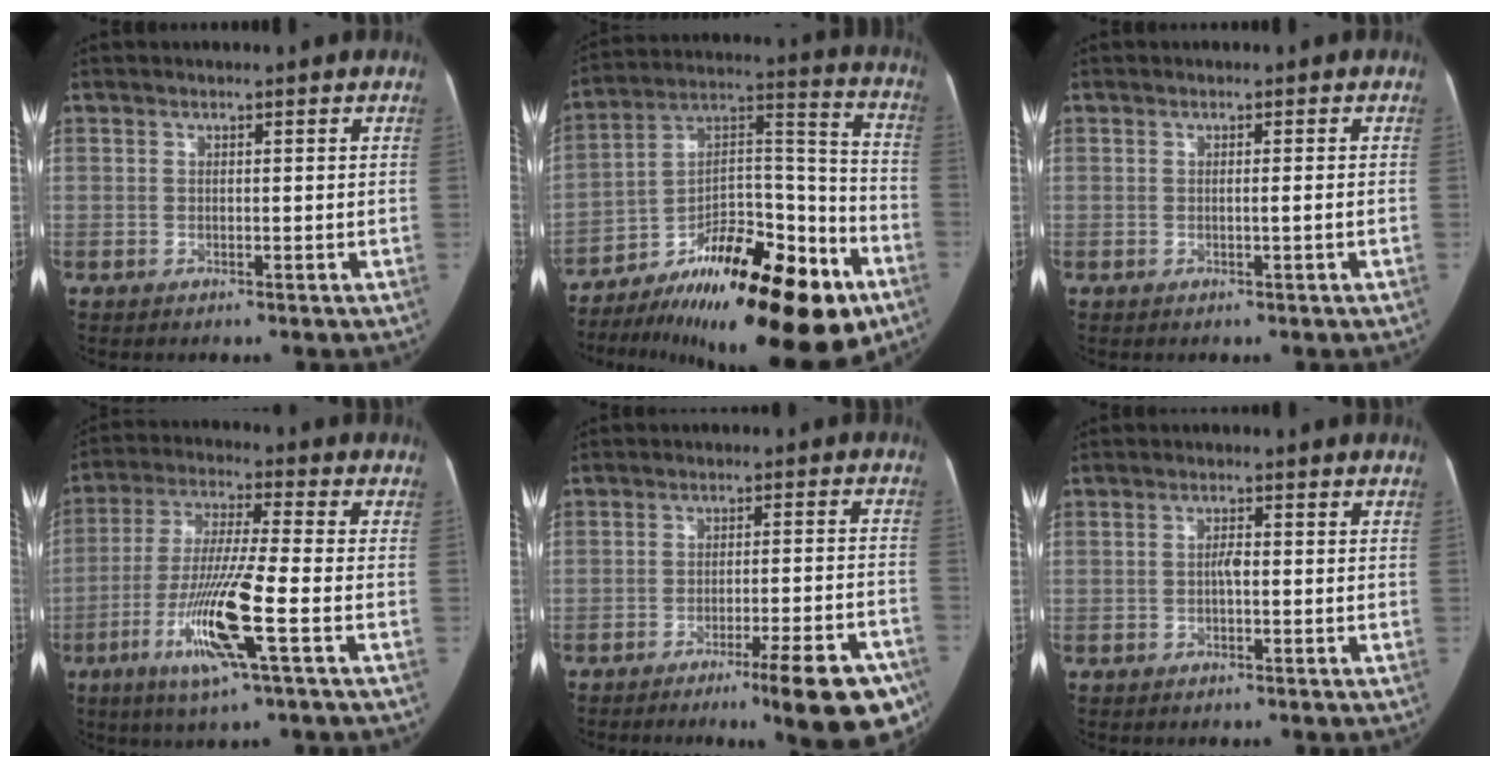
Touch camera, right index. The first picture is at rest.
{"total": 24.9, "force": [-15.4, 8.3, 17.7], "torque": [-0.243, 0.042, -0.238]}
{"total": 1.0, "force": [-0.3, -0.4, 0.9], "torque": [-0.011, -0.001, -0.004]}
{"total": 13.2, "force": [-4.8, -0.3, 12.3], "torque": [-0.245, -0.020, -0.094]}
{"total": 14.2, "force": [-9.5, 1.5, 10.4], "torque": [-0.081, 0.019, -0.133]}
{"total": 1.5, "force": [-0.3, 0.3, 1.4], "torque": [-0.027, 0.002, -0.007]}